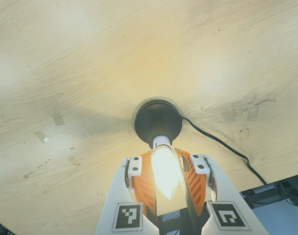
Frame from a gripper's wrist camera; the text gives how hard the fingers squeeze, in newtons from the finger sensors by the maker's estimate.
{"total": 16.4, "left": 15.4, "right": 17.5}